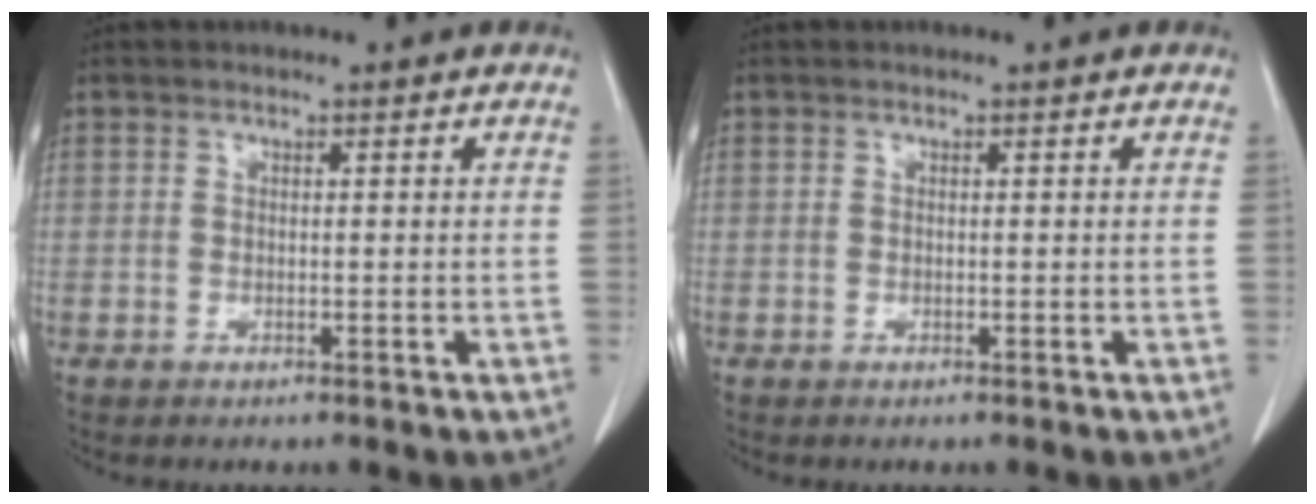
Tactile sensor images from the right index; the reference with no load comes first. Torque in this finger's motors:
{"motor_torque": [-0.05, 0.00, 0.01, 0.01]}